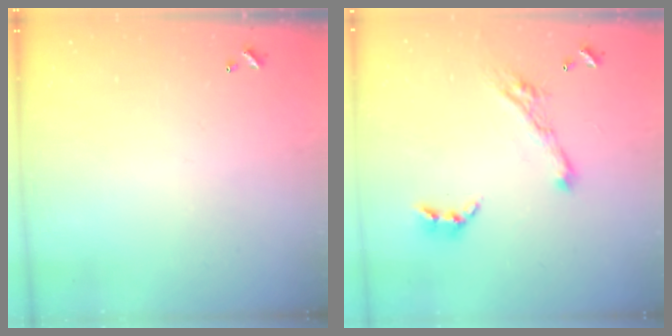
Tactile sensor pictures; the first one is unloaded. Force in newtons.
{"total": 9.2, "press": 9.1, "slide": 1.1}